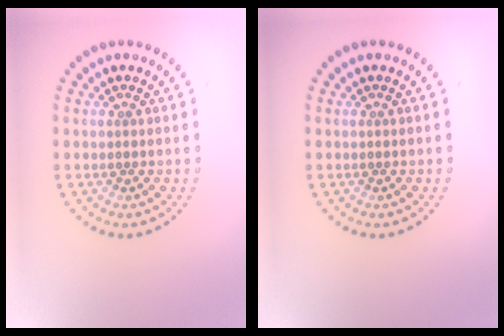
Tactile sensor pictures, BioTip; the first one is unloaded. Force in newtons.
{"total": 0.0}